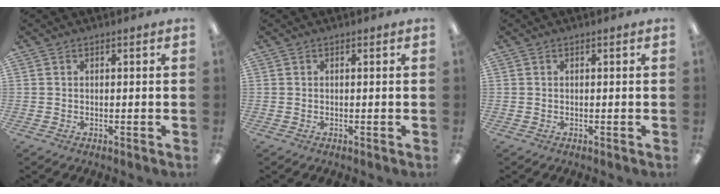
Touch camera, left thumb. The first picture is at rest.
{"total": 0.0}
{"total": 0.0}